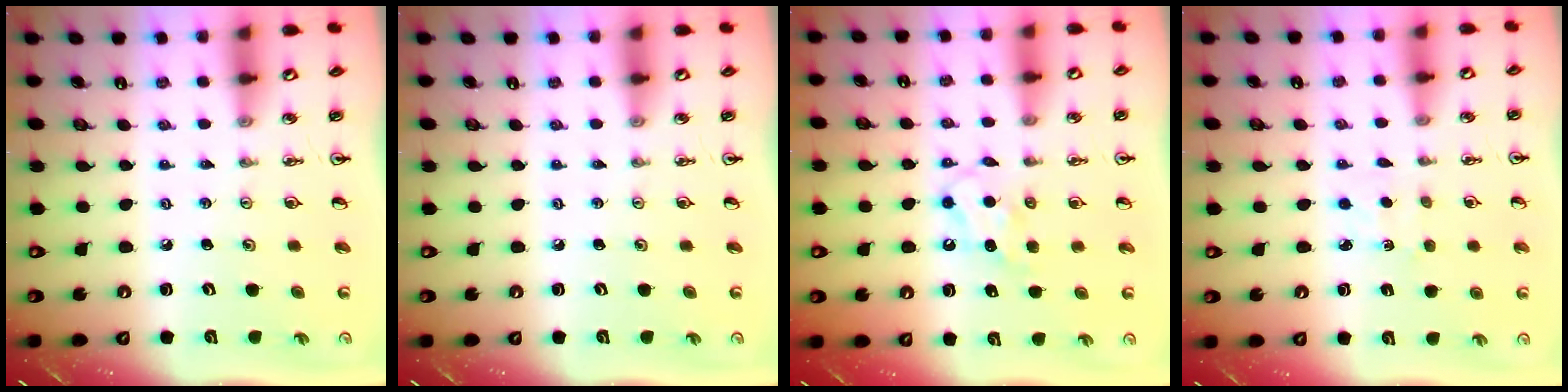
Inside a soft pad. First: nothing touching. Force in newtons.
{"total": 0.0}
{"total": 5.6, "press": 5.6, "slide": 0.6}
{"total": 1.6, "press": 1.6, "slide": 0.3}